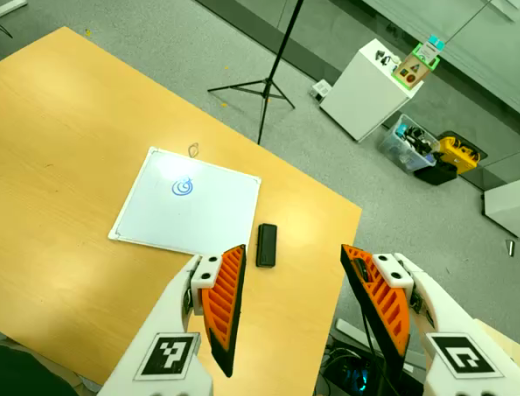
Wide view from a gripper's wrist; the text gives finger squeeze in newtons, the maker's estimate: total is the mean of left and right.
{"total": 0.0}